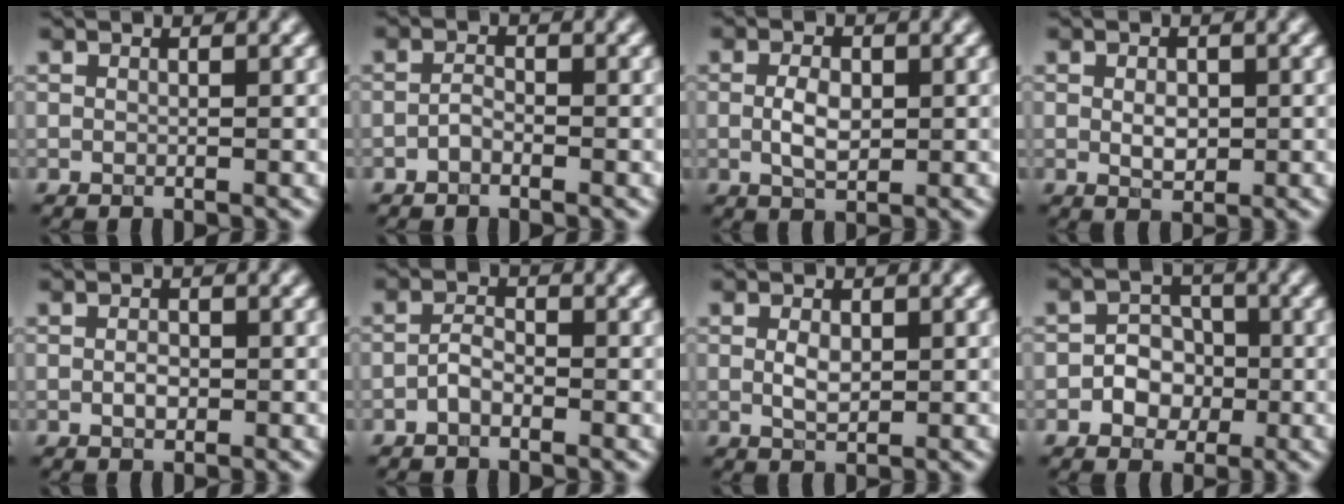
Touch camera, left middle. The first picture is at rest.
{"total": 1.1, "force": [-0.6, 0.5, 0.7], "torque": [-0.016, 0.002, -0.015]}
{"total": 2.8, "force": [0.0, 1.6, 2.3], "torque": [-0.049, -0.001, 0.000]}
{"total": 1.9, "force": [0.0, 1.2, 1.5], "torque": [-0.026, -0.002, 0.001]}
{"total": 1.3, "force": [-0.2, 0.8, 1.0], "torque": [-0.018, 0.000, -0.005]}
{"total": 1.6, "force": [-0.8, 0.8, 1.1], "torque": [-0.023, 0.004, -0.021]}
{"total": 1.9, "force": [0.1, 1.2, 1.5], "torque": [-0.033, -0.001, 0.004]}
{"total": 3.0, "force": [-0.9, 2.5, 1.4], "torque": [-0.002, 0.003, -0.024]}